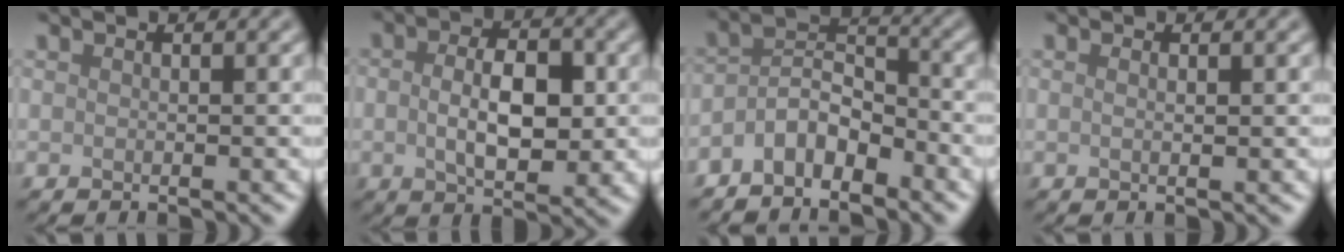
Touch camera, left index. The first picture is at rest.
{"total": 5.6, "force": [0.0, 2.8, 4.8], "torque": [-0.089, 0.001, -0.001]}
{"total": 3.8, "force": [-2.8, 1.6, 2.1], "torque": [-0.035, 0.012, -0.060]}
{"total": 1.1, "force": [0.3, 0.4, 1.0], "torque": [-0.007, -0.007, -0.002]}